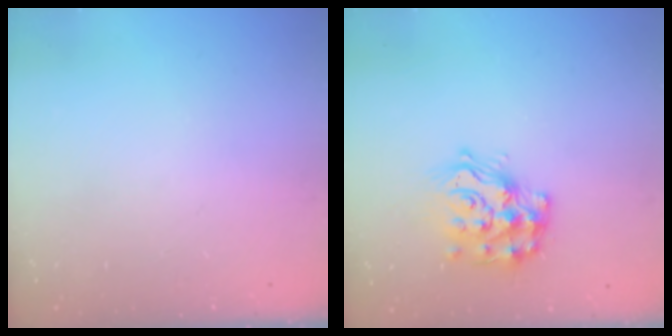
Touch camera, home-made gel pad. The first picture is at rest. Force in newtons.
{"total": 16.0, "press": 16.0, "slide": 1.0}